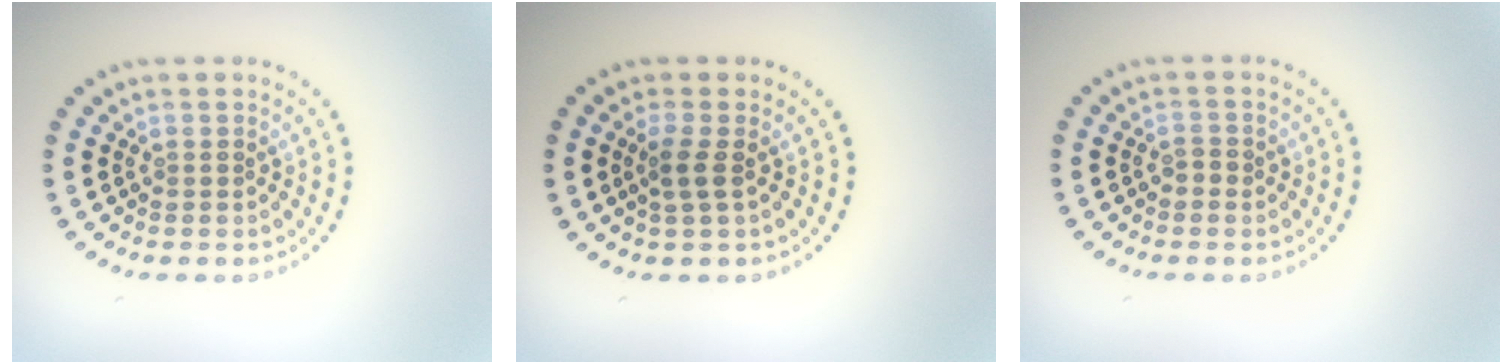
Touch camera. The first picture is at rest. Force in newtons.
{"total": 1.6, "press": 1.3, "slide": 0.9}
{"total": 0.9, "press": 0.8, "slide": 0.2}